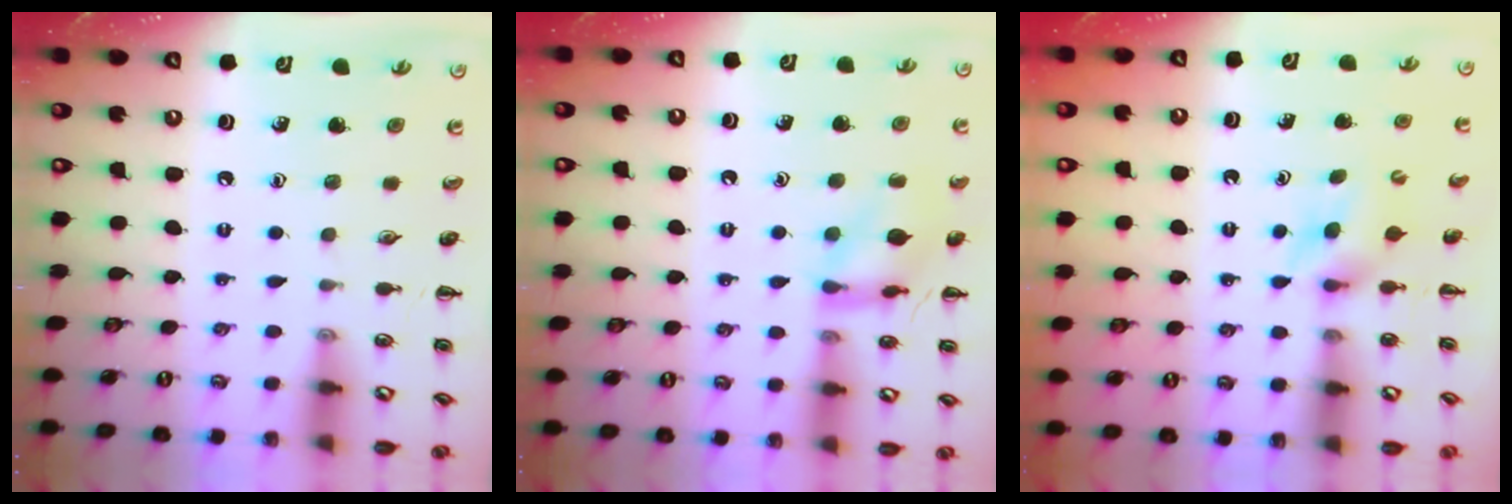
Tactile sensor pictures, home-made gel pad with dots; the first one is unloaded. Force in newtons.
{"total": 12.8, "press": 12.8, "slide": 1.0}
{"total": 4.9, "press": 4.7, "slide": 1.3}